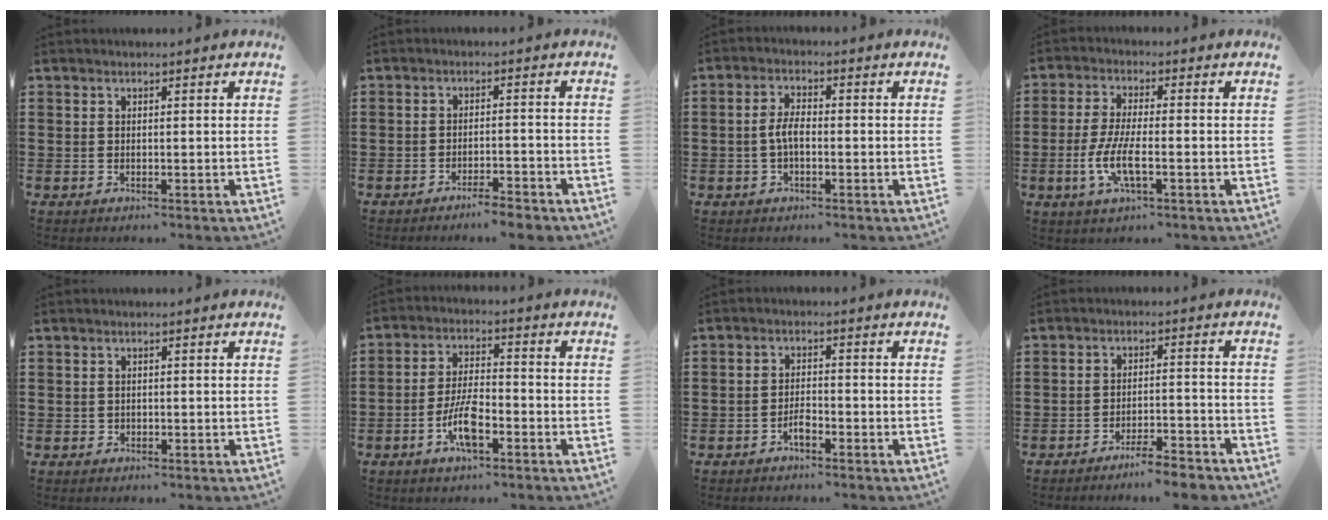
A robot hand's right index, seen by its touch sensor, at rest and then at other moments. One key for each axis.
{"total": 3.1, "fx": -2.9, "fy": 0.0, "fz": 1.0, "tx": -0.018, "ty": 0.001, "tz": -0.059}
{"total": 3.6, "fx": -0.7, "fy": 1.6, "fz": 3.2, "tx": -0.082, "ty": -0.002, "tz": -0.020}
{"total": 6.2, "fx": -2.1, "fy": 1.7, "fz": 5.6, "tx": -0.129, "ty": -0.010, "tz": -0.047}
{"total": 0.5, "fx": 0.0, "fy": 0.5, "fz": 0.1, "tx": -0.004, "ty": 0.003, "tz": -0.001}
{"total": 7.0, "fx": -3.1, "fy": 2.3, "fz": 5.9, "tx": -0.134, "ty": -0.005, "tz": -0.064}
{"total": 2.4, "fx": -1.7, "fy": 0.7, "fz": 1.5, "tx": -0.028, "ty": 0.005, "tz": -0.033}
{"total": 4.3, "fx": -4.1, "fy": -0.2, "fz": 1.4, "tx": -0.023, "ty": -0.003, "tz": -0.080}